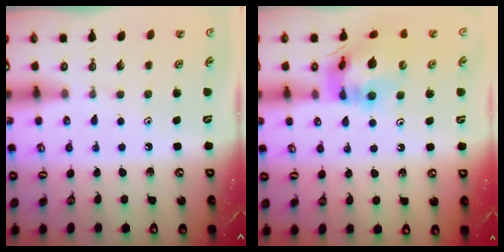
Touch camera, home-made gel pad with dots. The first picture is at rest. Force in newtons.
{"total": 14.0, "press": 13.9, "slide": 1.8}